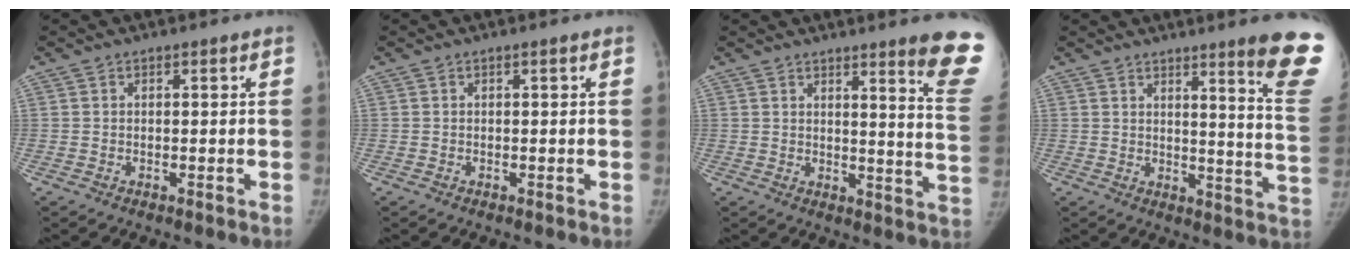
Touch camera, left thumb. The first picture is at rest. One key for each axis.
{"total": 0.0}
{"total": 12.7, "fx": 9.1, "fy": 0.4, "fz": 8.8, "tx": -0.086, "ty": -0.077, "tz": 0.100}
{"total": 14.4, "fx": 9.7, "fy": 0.3, "fz": 10.6, "tx": -0.109, "ty": -0.080, "tz": 0.113}